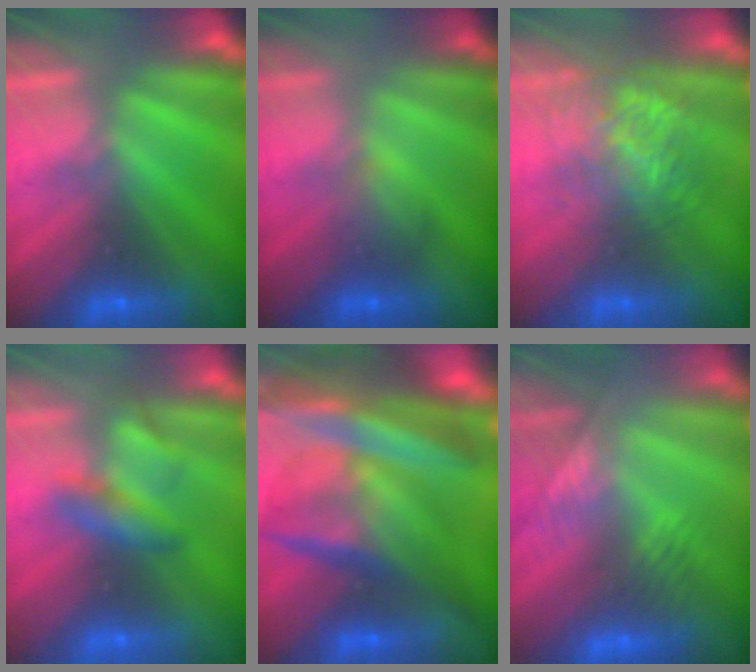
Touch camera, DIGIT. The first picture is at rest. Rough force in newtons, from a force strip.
{"total": 1.9}
{"total": 4.1}
{"total": 2.2}
{"total": 7.8}
{"total": 2.7}